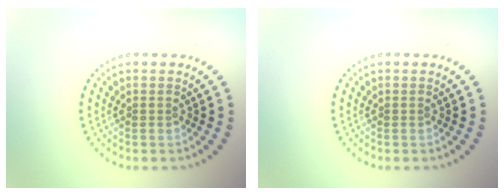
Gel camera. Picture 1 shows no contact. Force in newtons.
{"total": 0.0}